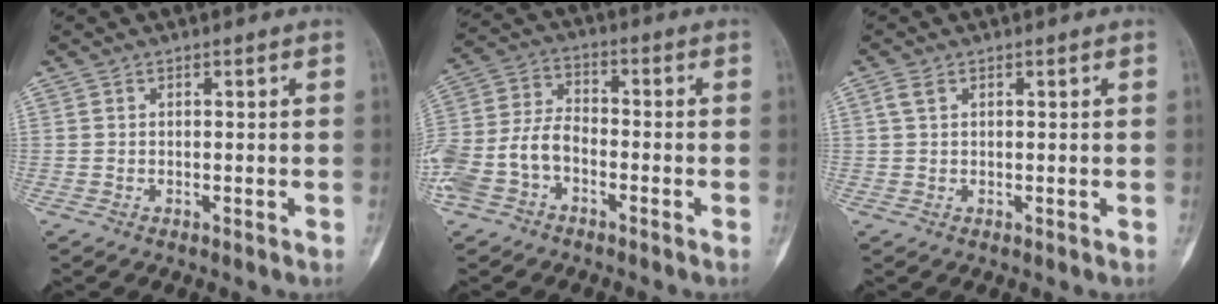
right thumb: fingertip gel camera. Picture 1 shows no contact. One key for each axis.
{"total": 11.6, "fx": -4.3, "fy": 7.7, "fz": 7.6, "tx": -0.165, "ty": 0.034, "tz": -0.089}
{"total": 1.7, "fx": 0.7, "fy": 1.1, "fz": 1.2, "tx": -0.030, "ty": 0.009, "tz": 0.019}